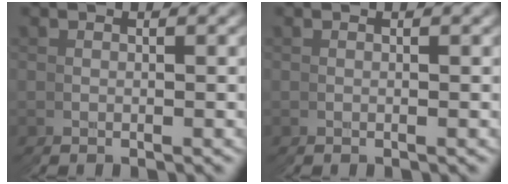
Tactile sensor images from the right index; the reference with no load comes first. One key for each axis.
{"total": 0.0}